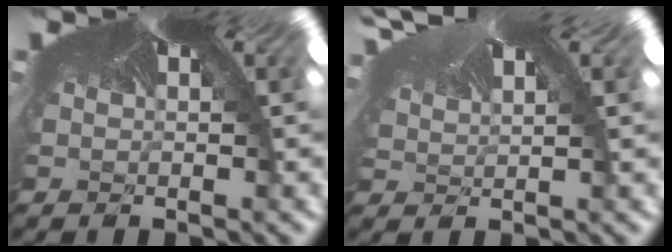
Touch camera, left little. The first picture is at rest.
{"total": 2.9, "force": [2.5, 0.9, 1.2], "torque": [-0.058, 0.028, 0.043]}